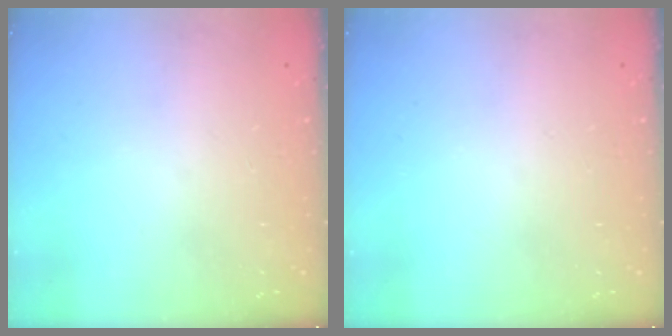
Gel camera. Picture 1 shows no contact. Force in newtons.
{"total": 0.0}